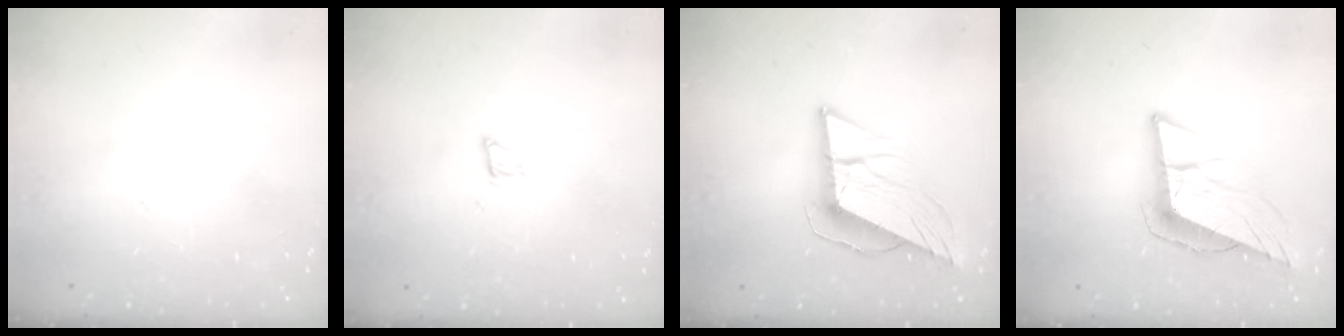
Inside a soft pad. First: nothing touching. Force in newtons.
{"total": 3.4, "press": 3.4, "slide": 0.3}
{"total": 12.4, "press": 12.3, "slide": 1.5}
{"total": 11.4, "press": 10.8, "slide": 3.6}